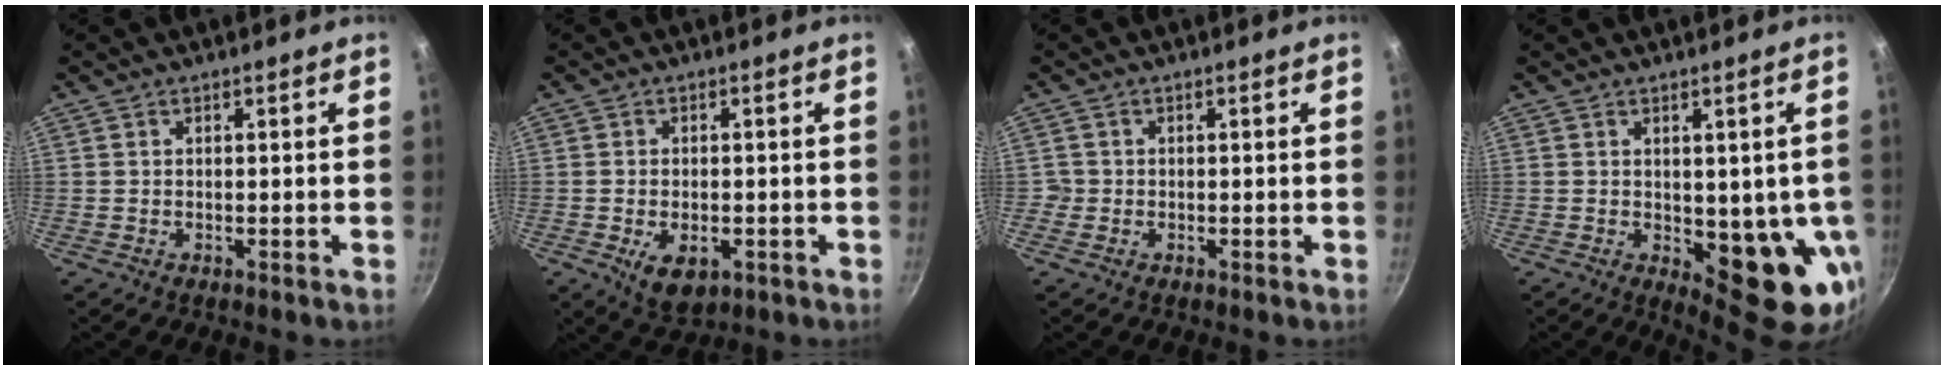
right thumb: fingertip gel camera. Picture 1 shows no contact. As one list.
[{"total": 6.6, "force": [-2.1, 4.0, 4.8], "torque": [-0.067, 0.001, -0.024]}, {"total": 1.1, "force": [-0.4, 1.1, 0.1], "torque": [0.003, 0.005, -0.008]}, {"total": 12.3, "force": [-1.8, 5.4, 10.9], "torque": [-0.092, -0.011, -0.011]}]